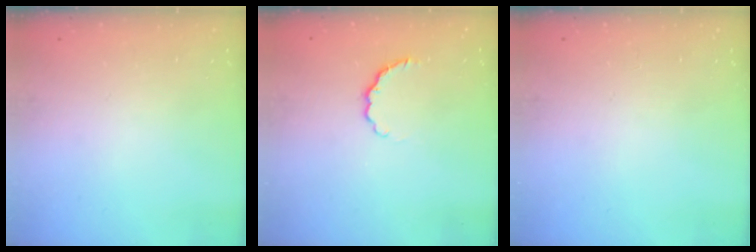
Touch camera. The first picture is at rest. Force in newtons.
{"total": 4.4, "press": 4.2, "slide": 1.2}
{"total": 0.0}